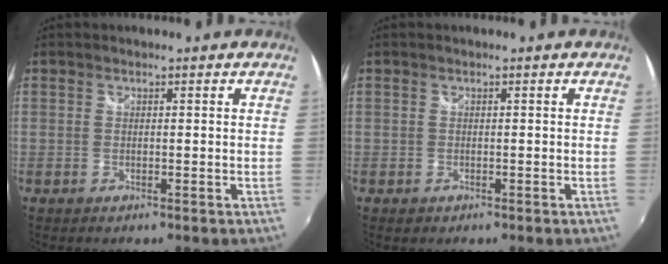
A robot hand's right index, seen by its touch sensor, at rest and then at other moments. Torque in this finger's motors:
{"motor_torque": [-0.15, 0.12, 0.00, -0.02]}